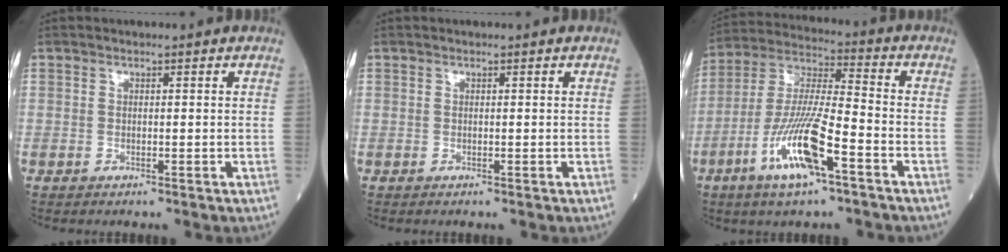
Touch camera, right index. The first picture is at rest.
{"total": 0.0}
{"total": 13.7, "force": [-6.3, 1.9, 12.0], "torque": [-0.244, -0.011, -0.120]}